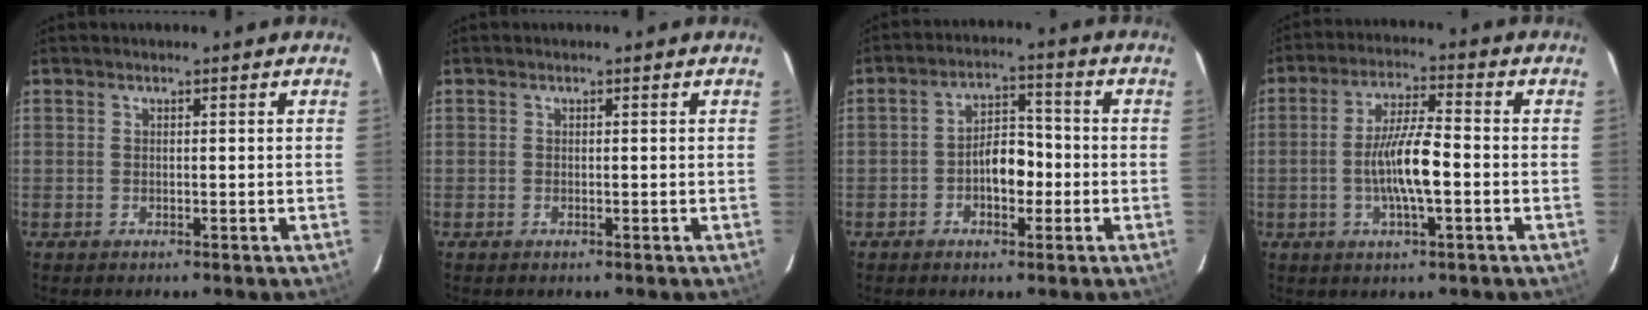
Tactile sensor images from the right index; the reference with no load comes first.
{"total": 0.0}
{"total": 6.3, "force": [-1.9, 3.6, 4.8], "torque": [-0.085, 0.017, -0.027]}
{"total": 9.1, "force": [-1.9, 1.5, 8.8], "torque": [-0.168, 0.001, -0.035]}